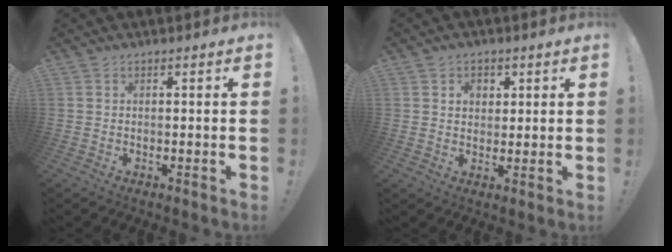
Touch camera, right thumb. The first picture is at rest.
{"total": 3.7, "force": [1.4, 3.2, 1.4], "torque": [-0.009, -0.007, 0.022]}